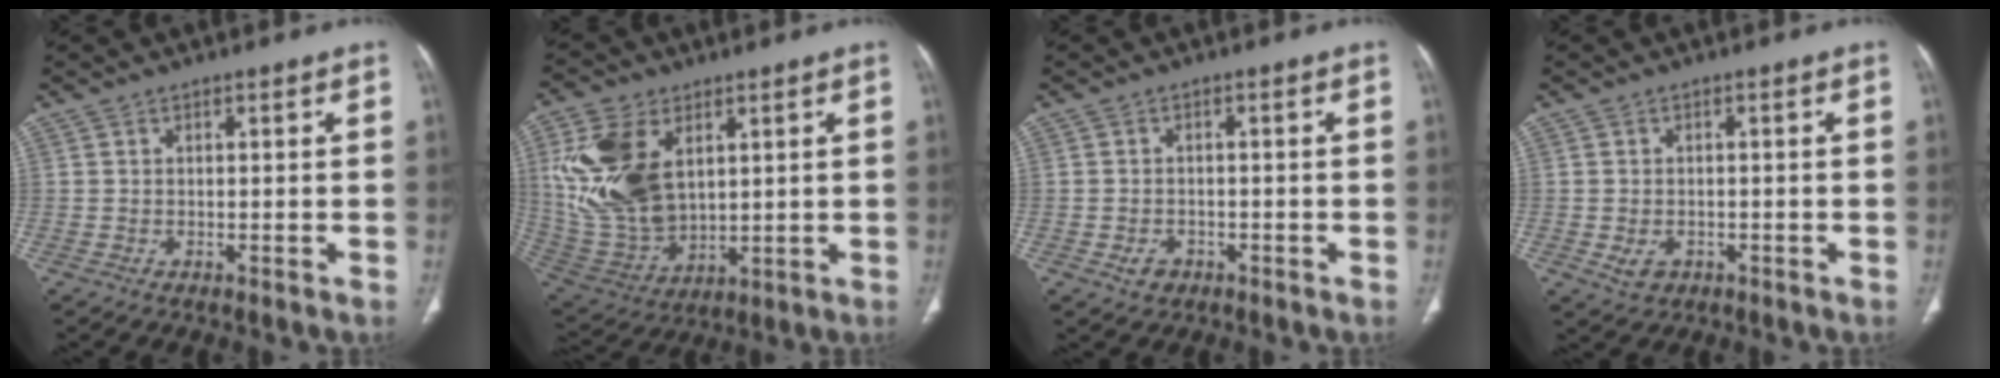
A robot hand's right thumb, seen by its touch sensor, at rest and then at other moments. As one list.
[{"total": 18.5, "force": [5.1, 11.8, 13.4], "torque": [-0.260, -0.020, 0.116]}, {"total": 3.0, "force": [-1.4, 2.2, 1.3], "torque": [-0.020, 0.011, -0.018]}, {"total": 3.4, "force": [-1.2, 2.6, 1.9], "torque": [-0.032, 0.004, -0.011]}]